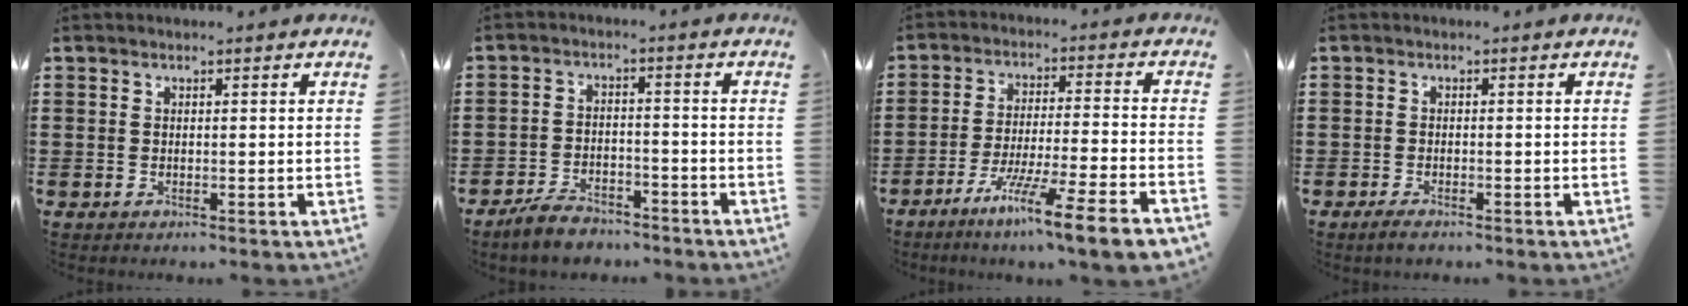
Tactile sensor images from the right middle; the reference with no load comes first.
{"total": 4.5, "force": [-4.2, 1.2, 1.3], "torque": [-0.037, 0.006, -0.087]}
{"total": 10.3, "force": [-7.6, -0.2, 6.9], "torque": [-0.123, -0.005, -0.145]}
{"total": 1.2, "force": [-0.9, 0.4, 0.7], "torque": [-0.016, -0.003, -0.018]}